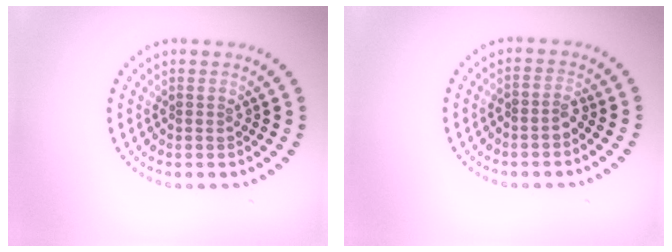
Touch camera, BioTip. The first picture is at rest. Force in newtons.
{"total": 1.4, "press": 1.1, "slide": 0.9}